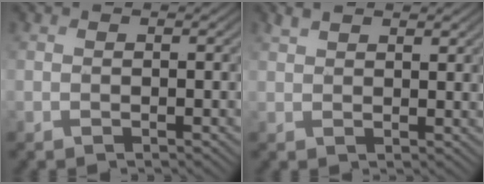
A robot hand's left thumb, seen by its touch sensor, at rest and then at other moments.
{"total": 2.5, "force": [1.9, 0.9, 1.4], "torque": [-0.031, 0.001, 0.041]}